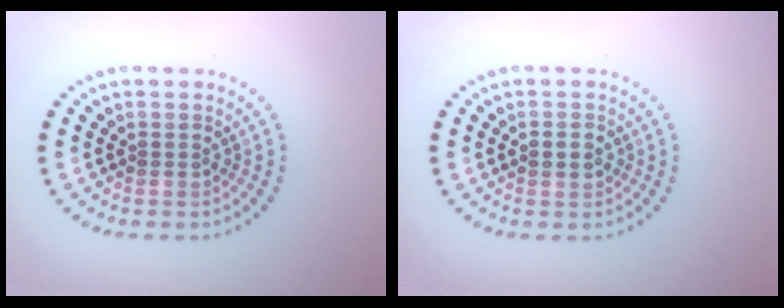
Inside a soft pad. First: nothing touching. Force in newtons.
{"total": 2.0, "press": 2.0, "slide": 0.1}